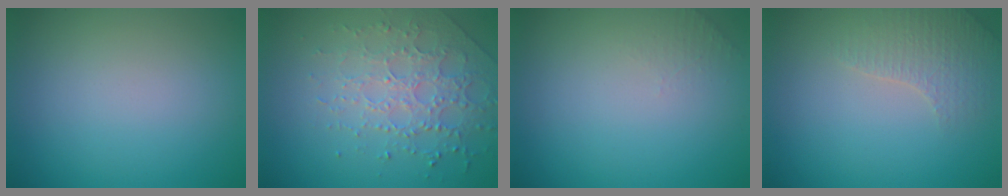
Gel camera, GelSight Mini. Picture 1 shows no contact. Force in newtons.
{"total": 3.0, "press": 2.8, "slide": 1.1}
{"total": 1.0, "press": 0.9, "slide": 0.3}
{"total": 2.6, "press": 2.5, "slide": 0.5}